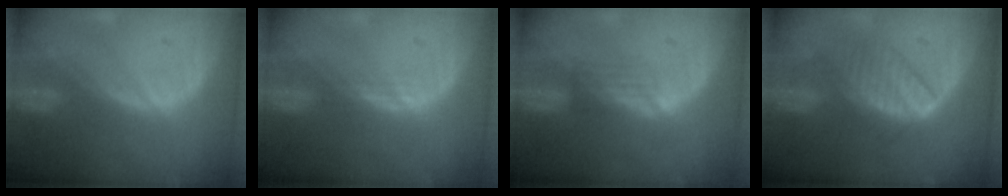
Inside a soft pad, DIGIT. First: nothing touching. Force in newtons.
{"total": 1.0, "press": 0.8, "slide": 0.7}
{"total": 2.8, "press": 2.5, "slide": 1.4}
{"total": 6.6, "press": 6.3, "slide": 1.9}